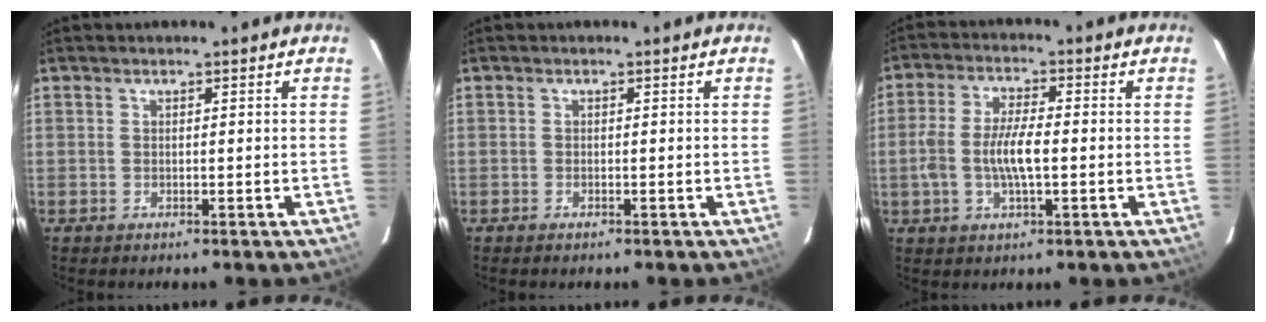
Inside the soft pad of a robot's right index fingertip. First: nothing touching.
{"total": 0.6, "force": [-0.5, 0.2, 0.2], "torque": [-0.005, -0.001, -0.010]}
{"total": 7.6, "force": [-1.2, 2.4, 7.1], "torque": [-0.144, 0.003, -0.024]}